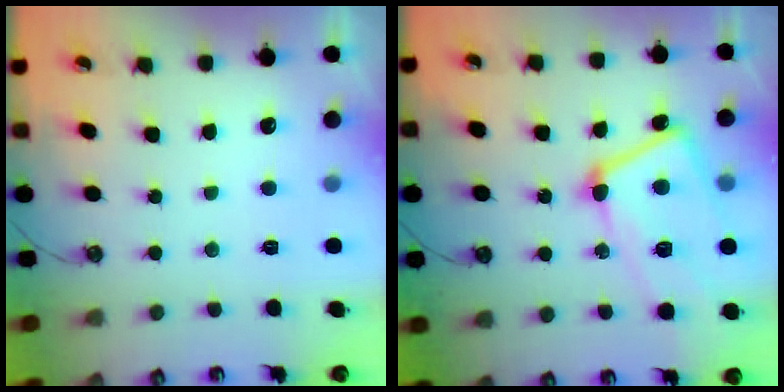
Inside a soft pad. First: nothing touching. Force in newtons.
{"total": 13.2, "press": 13.1, "slide": 1.5}